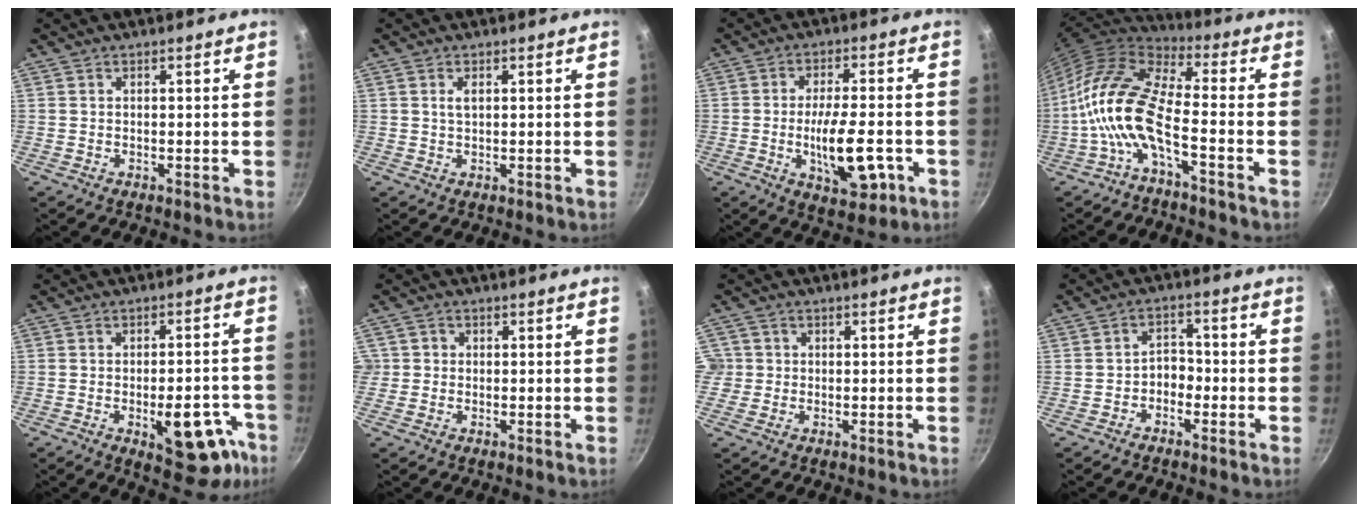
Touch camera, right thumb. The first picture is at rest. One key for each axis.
{"total": 1.5, "fx": 0.4, "fy": 0.7, "fz": 1.2, "tx": -0.024, "ty": -0.001, "tz": 0.009}
{"total": 12.3, "fx": -3.6, "fy": 4.6, "fz": 10.7, "tx": -0.162, "ty": 0.011, "tz": -0.050}
{"total": 13.8, "fx": -4.5, "fy": 4.9, "fz": 12.1, "tx": -0.243, "ty": 0.047, "tz": -0.102}
{"total": 14.4, "fx": -6.1, "fy": 6.7, "fz": 11.2, "tx": -0.086, "ty": 0.027, "tz": -0.074}
{"total": 2.0, "fx": -0.1, "fy": 1.9, "fz": 0.4, "tx": 0.008, "ty": 0.006, "tz": -0.005}
{"total": 3.1, "fx": -0.2, "fy": 3.1, "fz": 0.5, "tx": 0.008, "ty": 0.010, "tz": -0.007}
{"total": 3.6, "fx": -1.7, "fy": 2.6, "fz": 1.9, "tx": -0.007, "ty": 0.025, "tz": -0.033}